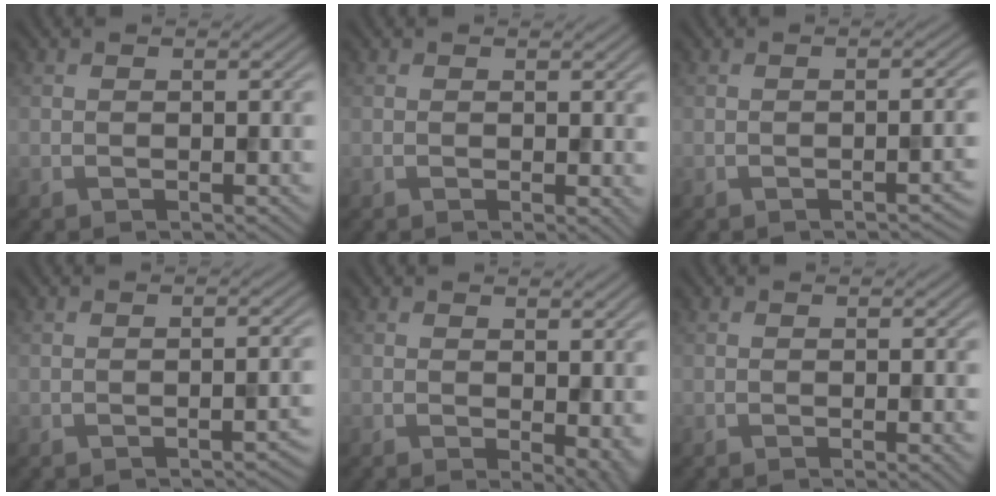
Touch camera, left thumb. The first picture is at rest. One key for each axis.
{"total": 1.0, "fx": 0.2, "fy": 0.6, "fz": 0.8, "tx": -0.006, "ty": -0.004, "tz": 0.004}
{"total": 1.8, "fx": -1.0, "fy": 0.4, "fz": 1.5, "tx": -0.015, "ty": 0.005, "tz": -0.017}
{"total": 2.0, "fx": -1.2, "fy": 0.4, "fz": 1.5, "tx": -0.015, "ty": 0.005, "tz": -0.020}
{"total": 3.8, "fx": -0.1, "fy": 2.0, "fz": 3.2, "tx": -0.035, "ty": -0.010, "tz": 0.003}
{"total": 0.8, "fx": -0.2, "fy": 0.1, "fz": 0.8, "tx": -0.012, "ty": -0.004, "tz": -0.005}